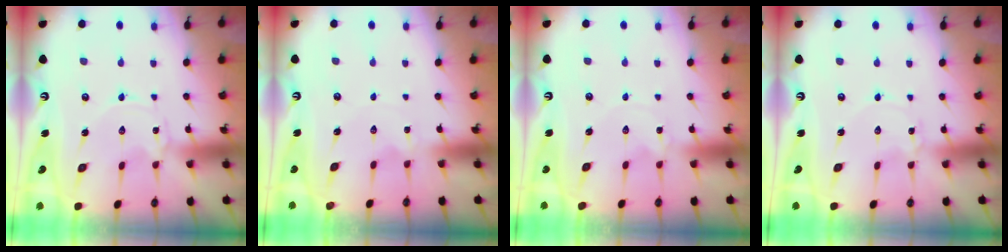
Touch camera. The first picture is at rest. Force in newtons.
{"total": 0.0}
{"total": 0.0}
{"total": 0.8, "press": 0.8, "slide": 0.1}